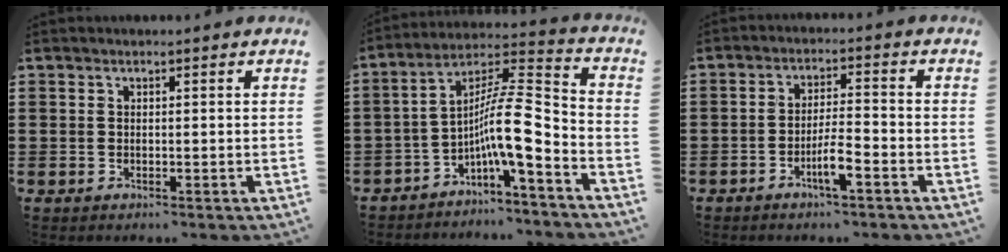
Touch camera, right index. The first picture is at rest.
{"total": 10.8, "force": [-3.7, 1.9, 9.9], "torque": [-0.181, -0.017, -0.079]}
{"total": 4.3, "force": [-2.5, 0.6, 3.5], "torque": [-0.074, -0.003, -0.050]}